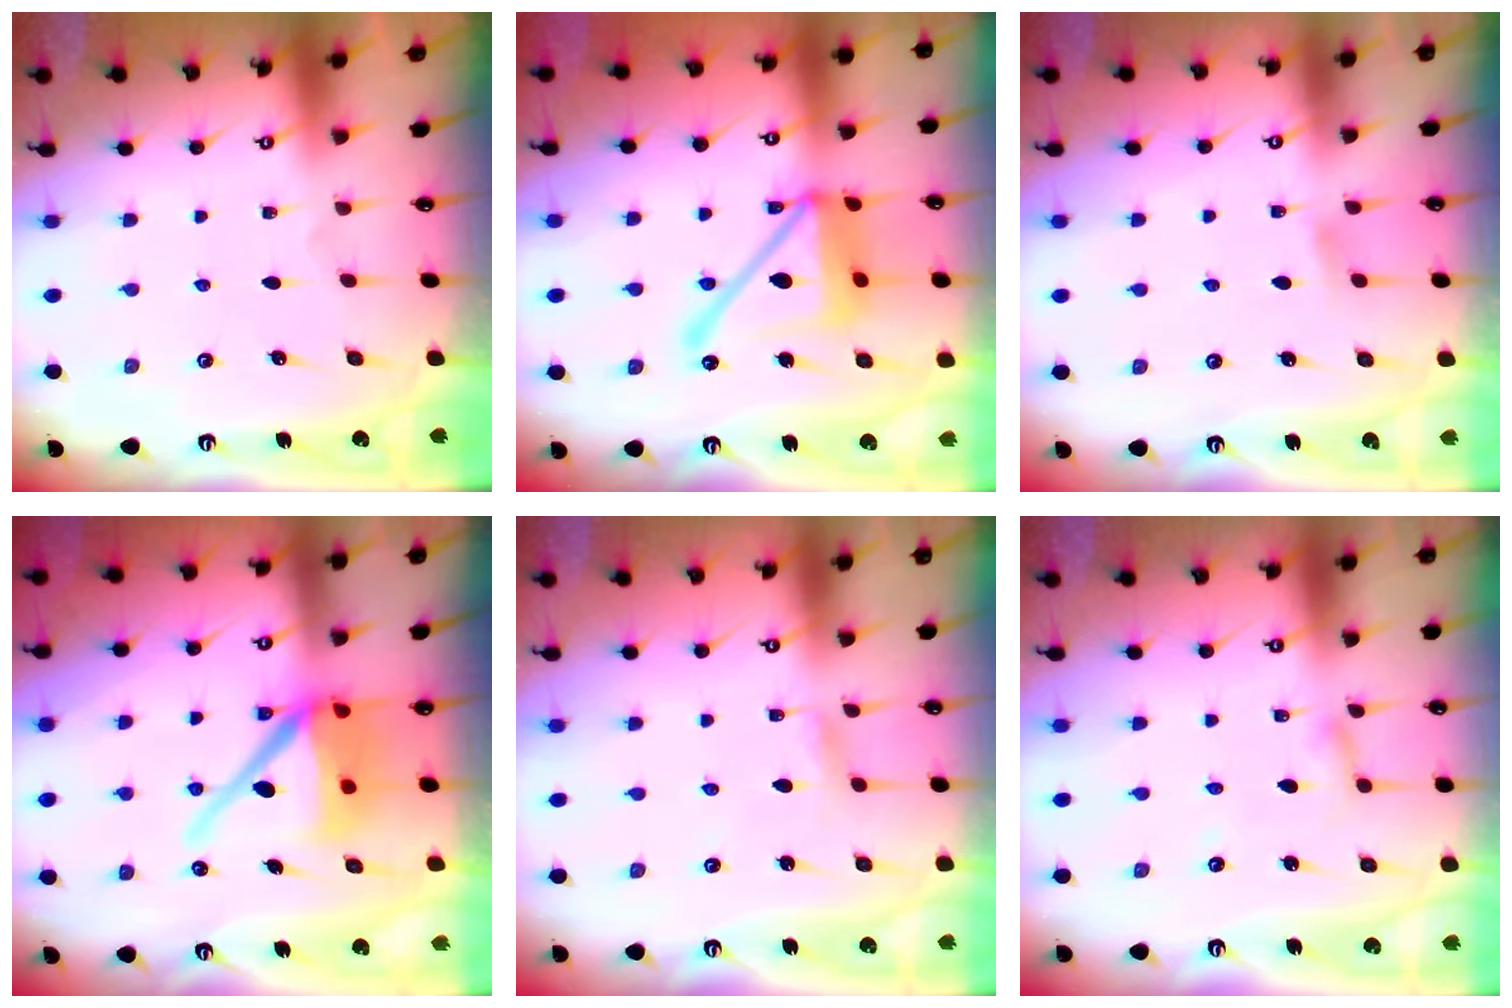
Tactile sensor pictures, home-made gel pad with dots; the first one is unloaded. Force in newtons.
{"total": 18.4, "press": 18.3, "slide": 1.9}
{"total": 3.7, "press": 3.6, "slide": 0.5}
{"total": 13.9, "press": 13.7, "slide": 1.9}
{"total": 2.2, "press": 2.2, "slide": 0.2}
{"total": 2.6, "press": 2.6, "slide": 0.1}